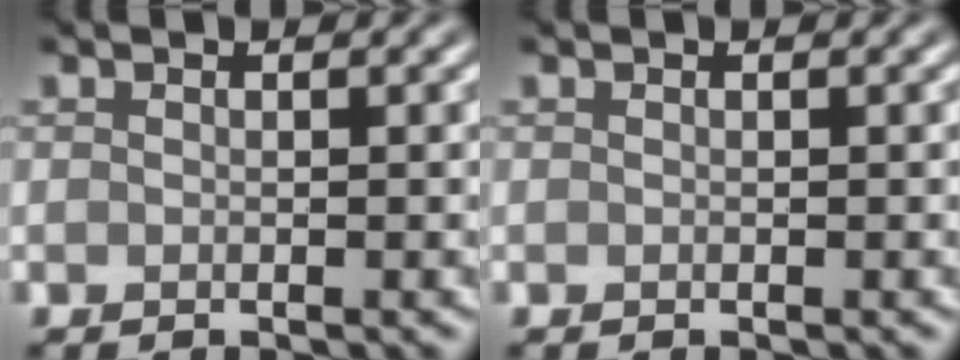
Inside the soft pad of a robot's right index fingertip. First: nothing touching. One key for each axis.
{"total": 0.0}